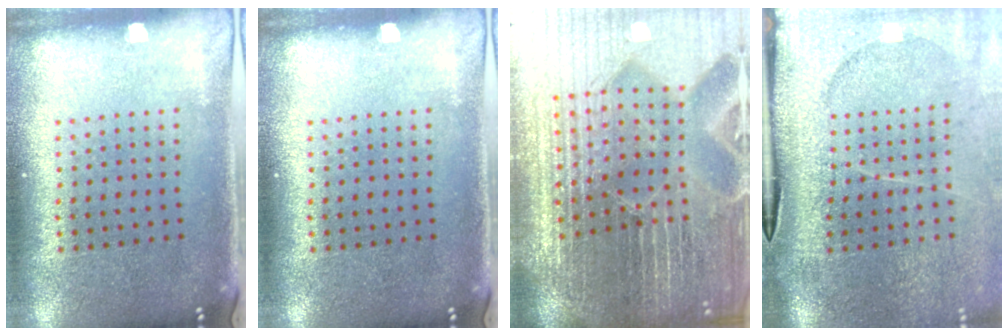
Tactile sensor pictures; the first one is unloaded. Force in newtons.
{"total": 0.0}
{"total": 7.2, "press": 6.3, "slide": 3.4}
{"total": 4.7, "press": 3.8, "slide": 2.7}